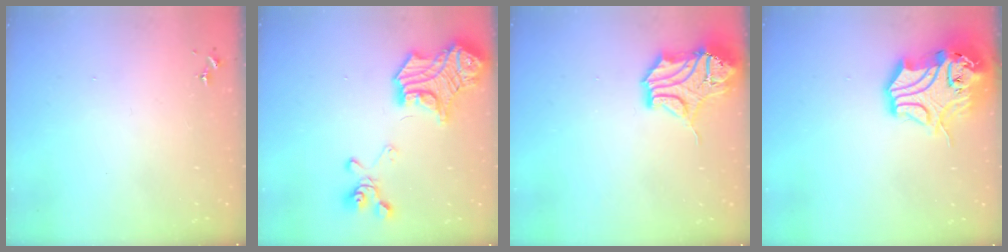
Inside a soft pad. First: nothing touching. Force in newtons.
{"total": 25.4, "press": 25.3, "slide": 2.3}
{"total": 14.5, "press": 14.3, "slide": 2.1}
{"total": 16.7, "press": 16.5, "slide": 2.4}